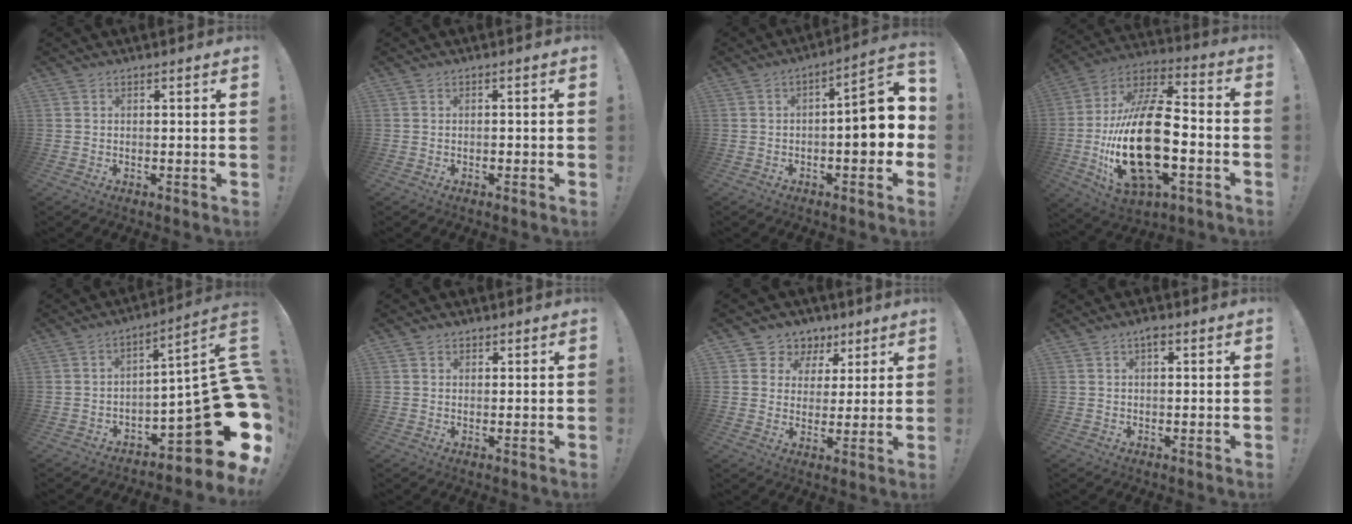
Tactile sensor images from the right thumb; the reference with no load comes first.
{"total": 0.7, "force": [-0.6, 0.4, 0.3], "torque": [-0.003, 0.001, -0.010]}
{"total": 11.1, "force": [-1.2, 3.7, 10.4], "torque": [-0.138, 0.003, -0.023]}
{"total": 27.3, "force": [-4.7, 13.0, 23.6], "torque": [-0.471, 0.020, -0.076]}
{"total": 20.5, "force": [-5.3, 6.7, 18.6], "torque": [-0.237, 0.001, -0.073]}
{"total": 1.4, "force": [0.8, 1.1, 0.3], "torque": [0.003, -0.003, 0.013]}
{"total": 6.9, "force": [2.9, 6.2, 1.0], "torque": [-0.021, -0.020, 0.060]}
{"total": 1.7, "force": [0.8, 0.8, 1.3], "torque": [-0.020, 0.002, 0.011]}